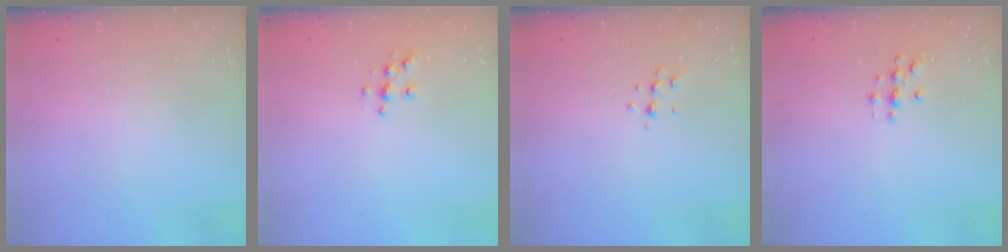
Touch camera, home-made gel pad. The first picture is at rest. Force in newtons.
{"total": 5.4, "press": 5.4, "slide": 0.1}
{"total": 4.8, "press": 4.7, "slide": 1.1}
{"total": 2.0, "press": 2.0, "slide": 0.2}